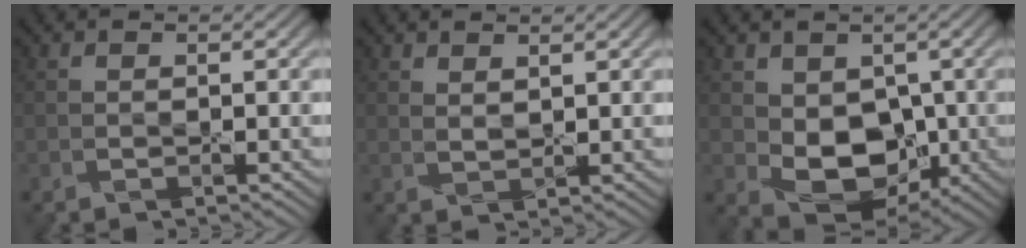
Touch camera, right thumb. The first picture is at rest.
{"total": 1.5, "force": [1.3, 0.4, 0.8], "torque": [-0.022, -0.005, 0.029]}
{"total": 8.4, "force": [-0.3, 6.2, 5.6], "torque": [-0.111, -0.024, 0.002]}